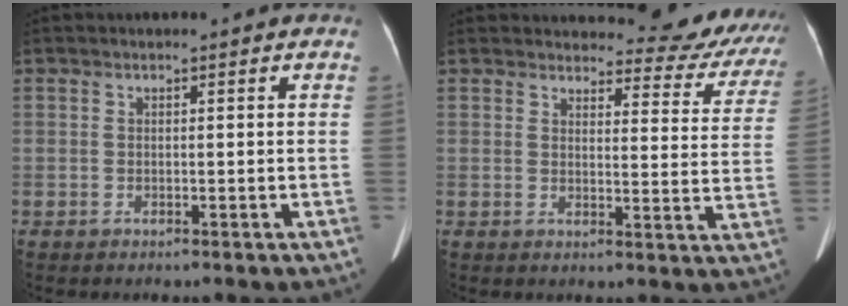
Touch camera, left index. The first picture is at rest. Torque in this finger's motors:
{"motor_torque": [1.01, -1.13, 0.37, 0.03]}